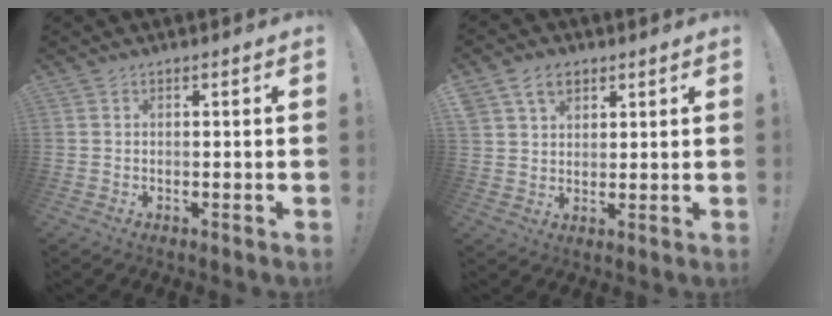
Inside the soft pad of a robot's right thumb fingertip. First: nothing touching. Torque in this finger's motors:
{"motor_torque": [0.89, 1.10, 0.26, 0.04, 0.07]}